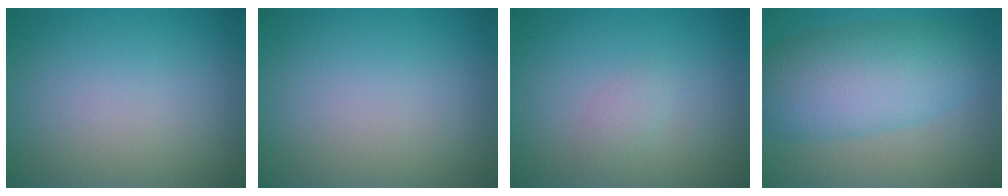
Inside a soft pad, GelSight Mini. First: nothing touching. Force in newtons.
{"total": 0.0}
{"total": 1.2, "press": 1.2, "slide": 0.1}
{"total": 7.8, "press": 7.8, "slide": 0.1}